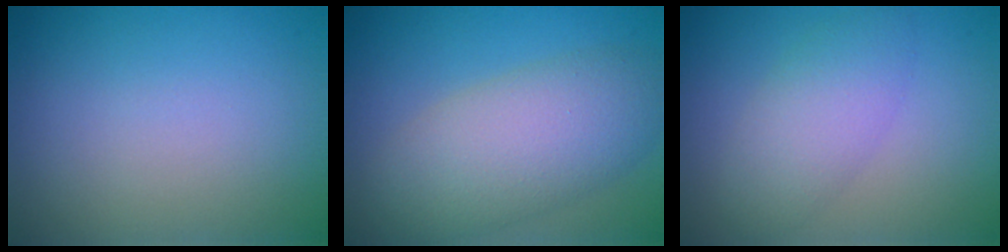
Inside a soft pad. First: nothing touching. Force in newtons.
{"total": 7.2, "press": 7.2, "slide": 0.6}
{"total": 3.8, "press": 3.8, "slide": 0.0}